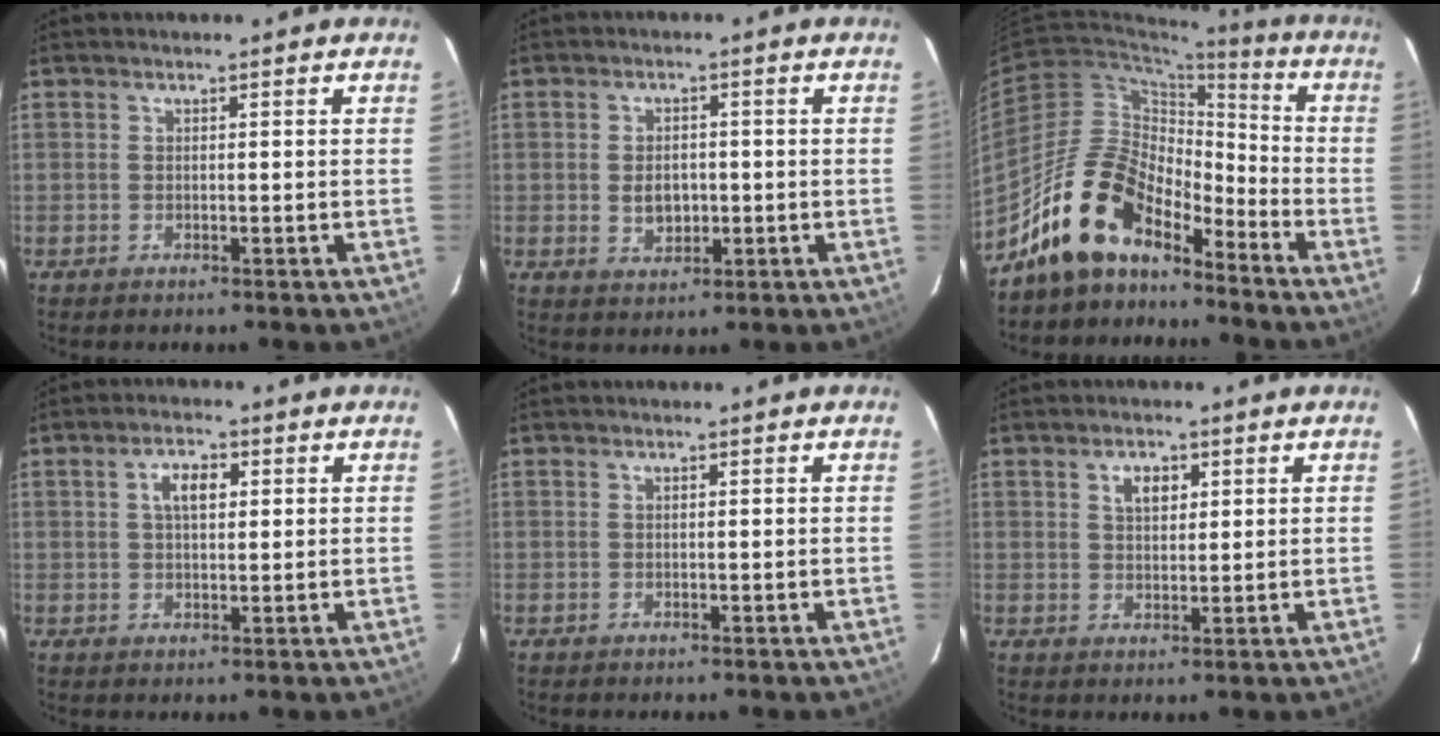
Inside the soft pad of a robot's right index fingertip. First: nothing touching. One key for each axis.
{"total": 4.6, "fx": -0.5, "fy": 3.4, "fz": 3.1, "tx": -0.052, "ty": -0.002, "tz": -0.002}
{"total": 14.9, "fx": -12.0, "fy": 6.3, "fz": 6.2, "tx": -0.117, "ty": 0.019, "tz": -0.219}
{"total": 4.5, "fx": 1.3, "fy": 2.3, "fz": 3.6, "tx": -0.063, "ty": 0.012, "tz": 0.025}
{"total": 0.0}
{"total": 3.8, "fx": 1.7, "fy": 2.3, "fz": 2.6, "tx": -0.041, "ty": 0.008, "tz": 0.030}